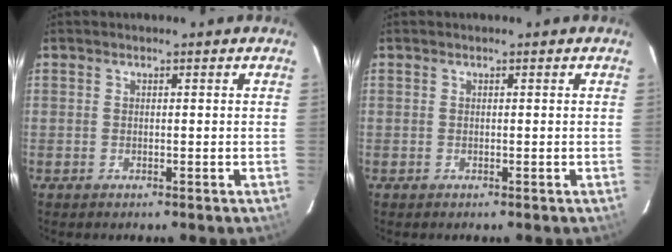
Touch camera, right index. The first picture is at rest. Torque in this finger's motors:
{"motor_torque": [-0.03, 0.00, 0.01, 0.00]}